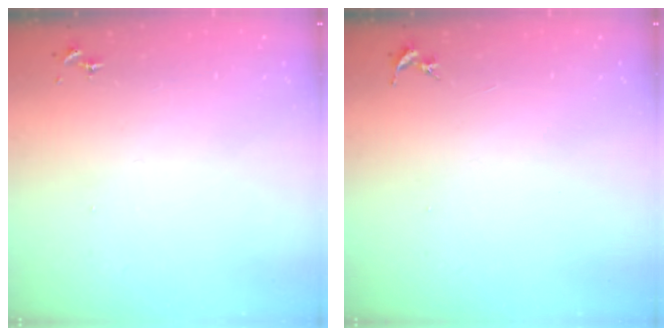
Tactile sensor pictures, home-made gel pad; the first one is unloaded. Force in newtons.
{"total": 0.0}